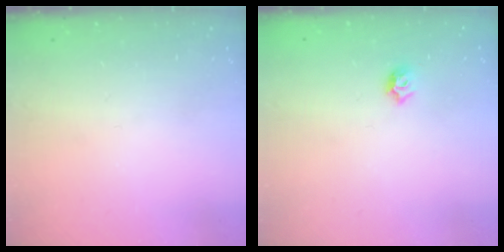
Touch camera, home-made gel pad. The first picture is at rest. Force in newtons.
{"total": 4.0, "press": 3.9, "slide": 0.8}